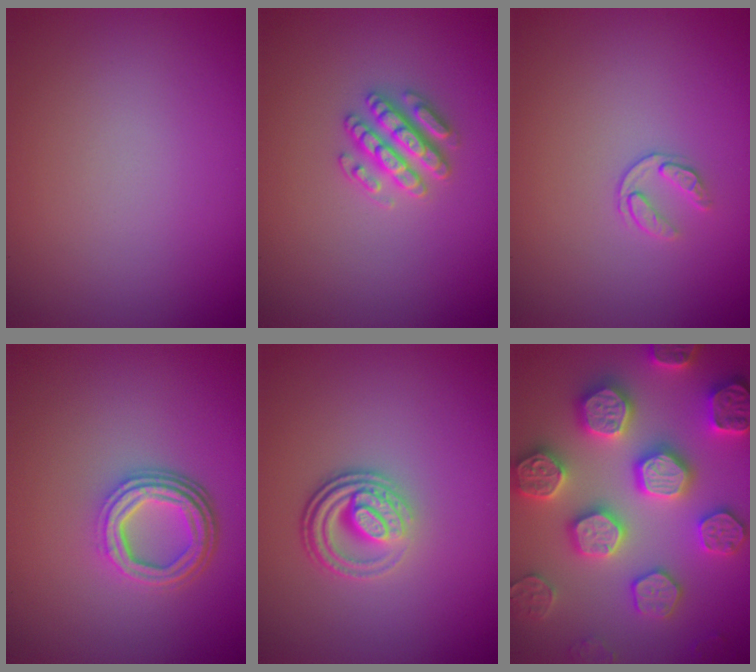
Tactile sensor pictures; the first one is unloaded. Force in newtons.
{"total": 2.9, "press": 2.8, "slide": 0.6}
{"total": 1.3, "press": 0.8, "slide": 1.1}
{"total": 4.4, "press": 3.3, "slide": 3.0}
{"total": 3.8, "press": 2.7, "slide": 2.7}
{"total": 7.9, "press": 7.7, "slide": 1.7}